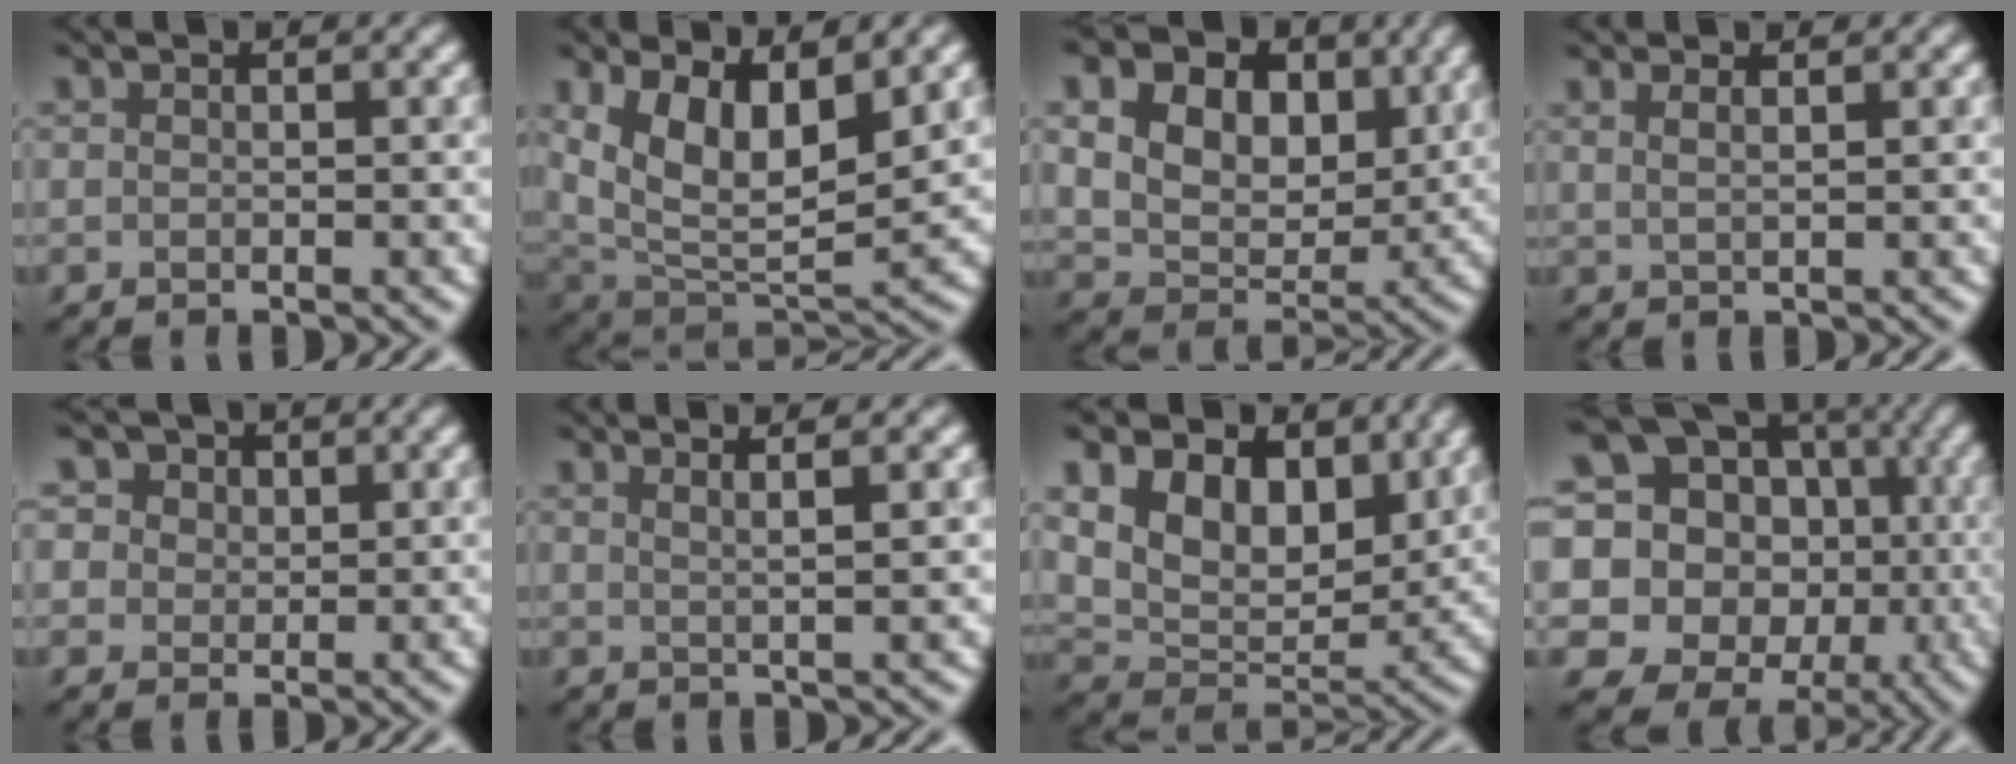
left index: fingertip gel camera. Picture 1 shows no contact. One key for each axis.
{"total": 11.3, "fx": 4.4, "fy": 5.2, "fz": 9.1, "tx": -0.159, "ty": -0.005, "tz": 0.074}
{"total": 14.2, "fx": 5.7, "fy": 9.8, "fz": 8.6, "tx": -0.160, "ty": 0.024, "tz": 0.098}
{"total": 2.6, "fx": 1.5, "fy": 1.1, "fz": 1.7, "tx": -0.006, "ty": 0.005, "tz": 0.000}
{"total": 6.5, "fx": 3.5, "fy": 4.6, "fz": 2.9, "tx": -0.064, "ty": 0.010, "tz": 0.042}
{"total": 3.9, "fx": 2.4, "fy": 1.2, "fz": 2.9, "tx": -0.024, "ty": 0.018, "tz": 0.003}
{"total": 9.5, "fx": 4.3, "fy": 6.2, "fz": 5.8, "tx": -0.110, "ty": -0.011, "tz": 0.067}
{"total": 19.9, "fx": 1.7, "fy": 18.0, "fz": 8.3, "tx": -0.183, "ty": 0.044, "tz": 0.006}